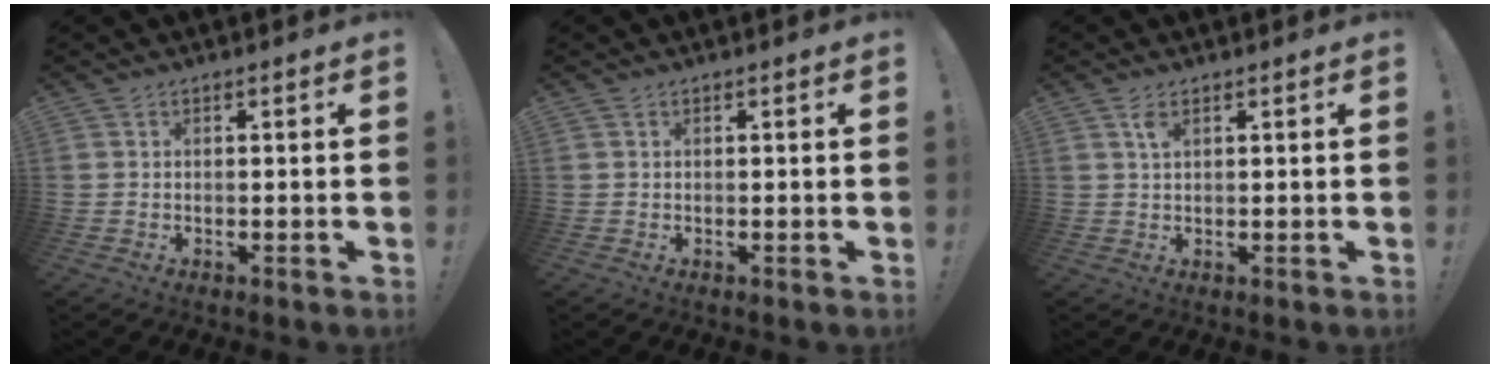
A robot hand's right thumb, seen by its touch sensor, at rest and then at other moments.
{"total": 0.0}
{"total": 2.5, "force": [1.1, 1.0, 2.0], "torque": [-0.036, -0.002, 0.019]}